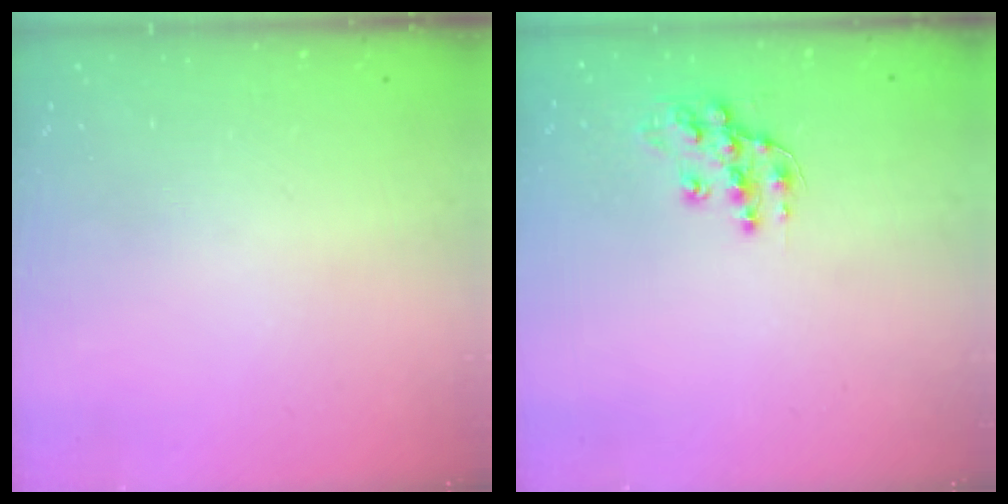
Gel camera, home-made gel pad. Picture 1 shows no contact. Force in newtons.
{"total": 10.7, "press": 10.7, "slide": 0.6}